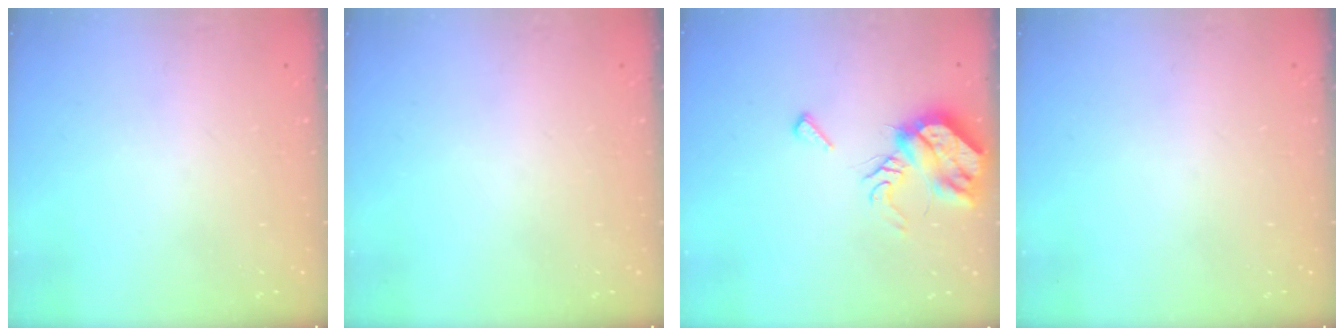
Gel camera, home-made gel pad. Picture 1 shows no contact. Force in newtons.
{"total": 0.0}
{"total": 9.3, "press": 9.3, "slide": 0.7}
{"total": 0.0}